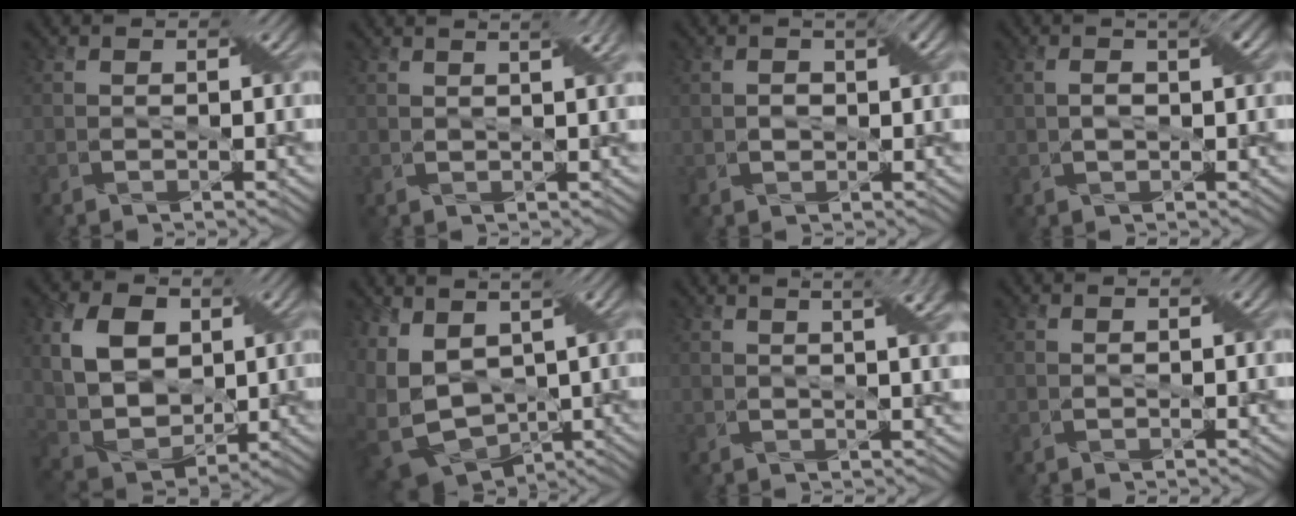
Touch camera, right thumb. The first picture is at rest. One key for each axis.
{"total": 3.8, "fx": 2.3, "fy": 0.7, "fz": 3.0, "tx": -0.043, "ty": 0.011, "tz": 0.025}
{"total": 2.4, "fx": 0.4, "fy": 1.3, "fz": 2.0, "tx": -0.036, "ty": 0.006, "tz": 0.008}
{"total": 3.5, "fx": 0.7, "fy": 1.2, "fz": 3.2, "tx": -0.063, "ty": 0.010, "tz": 0.012}
{"total": 10.7, "fx": 2.8, "fy": 7.4, "fz": 7.2, "tx": -0.174, "ty": 0.000, "tz": 0.049}
{"total": 11.2, "fx": -0.1, "fy": 7.3, "fz": 8.6, "tx": -0.220, "ty": -0.008, "tz": 0.017}
{"total": 7.8, "fx": 3.9, "fy": 2.3, "fz": 6.3, "tx": -0.061, "ty": 0.033, "tz": 0.033}
{"total": 0.0}